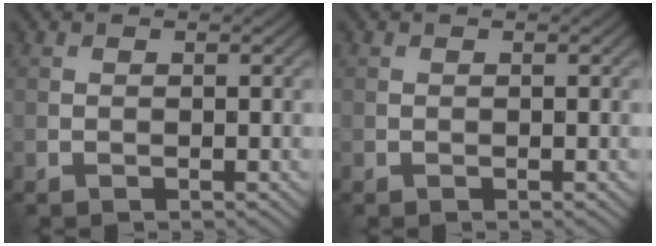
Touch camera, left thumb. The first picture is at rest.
{"total": 0.0}